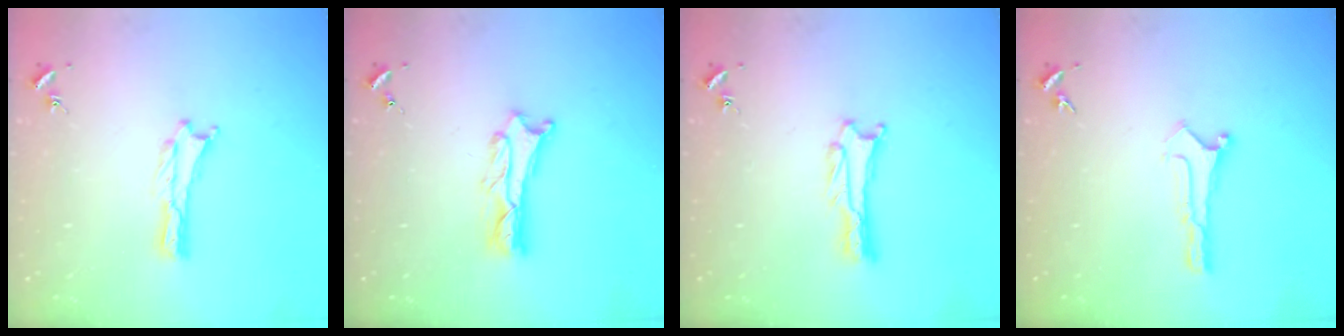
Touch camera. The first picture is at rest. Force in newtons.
{"total": 2.6, "press": 2.6, "slide": 0.3}
{"total": 1.3, "press": 1.3, "slide": 0.0}
{"total": 0.0}